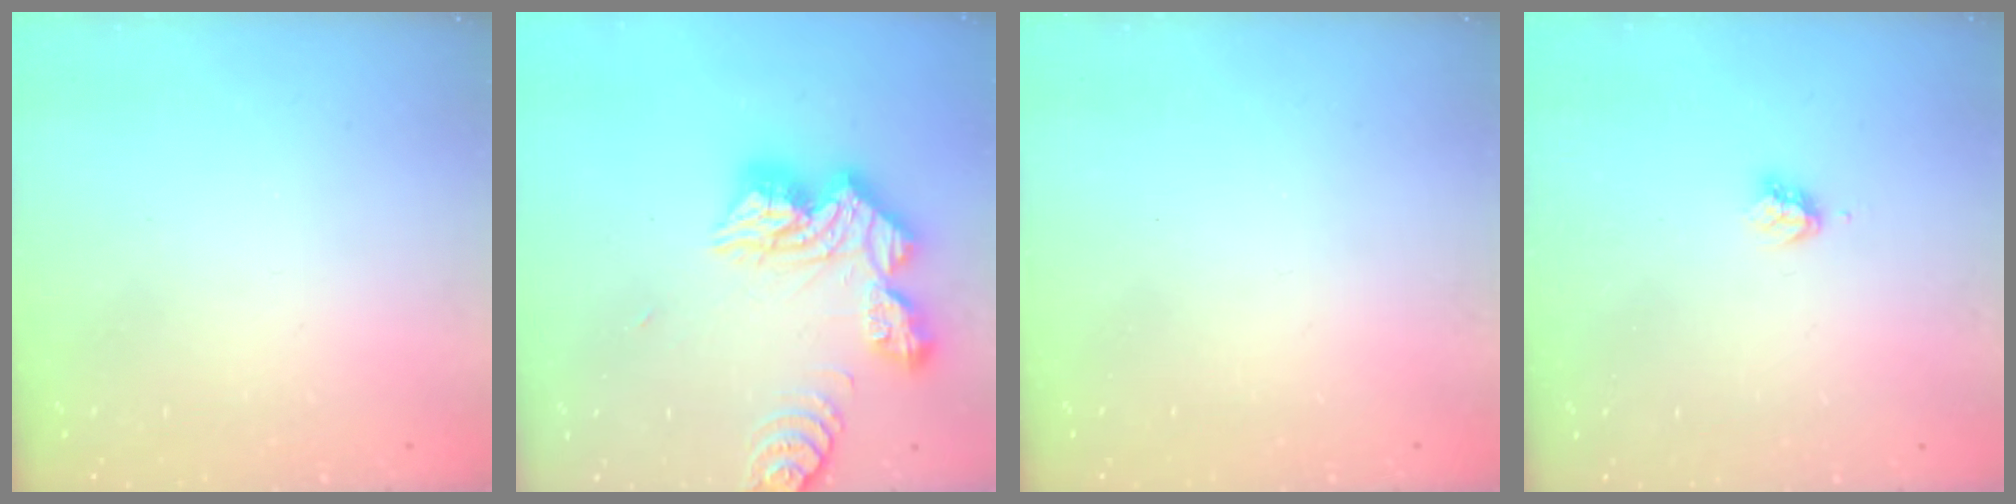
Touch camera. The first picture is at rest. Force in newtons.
{"total": 19.6, "press": 19.5, "slide": 1.9}
{"total": 0.0}
{"total": 3.2, "press": 3.1, "slide": 0.5}